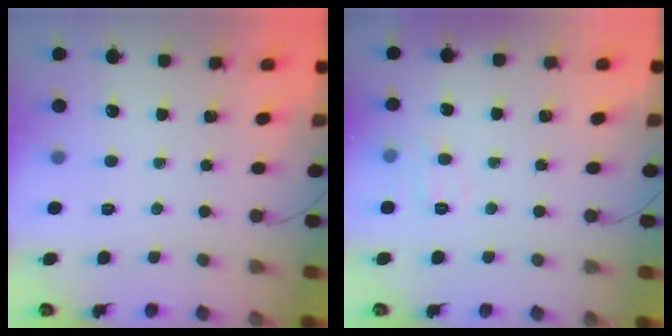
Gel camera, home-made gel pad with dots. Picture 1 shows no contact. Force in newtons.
{"total": 6.8, "press": 6.7, "slide": 0.9}